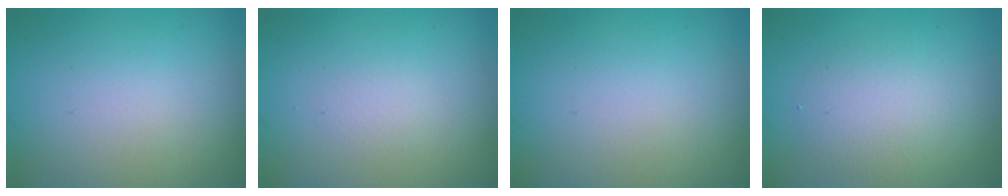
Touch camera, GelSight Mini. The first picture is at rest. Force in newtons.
{"total": 0.6, "press": 0.6, "slide": 0.0}
{"total": 0.0}
{"total": 3.0, "press": 3.0, "slide": 0.2}